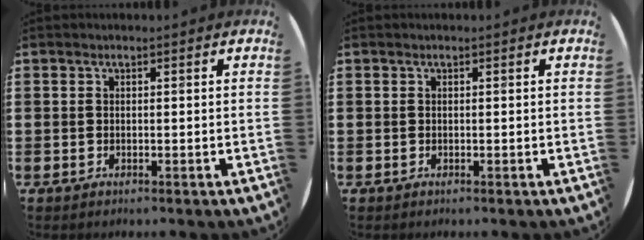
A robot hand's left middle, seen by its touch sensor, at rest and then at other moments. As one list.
[{"total": 0.0}]